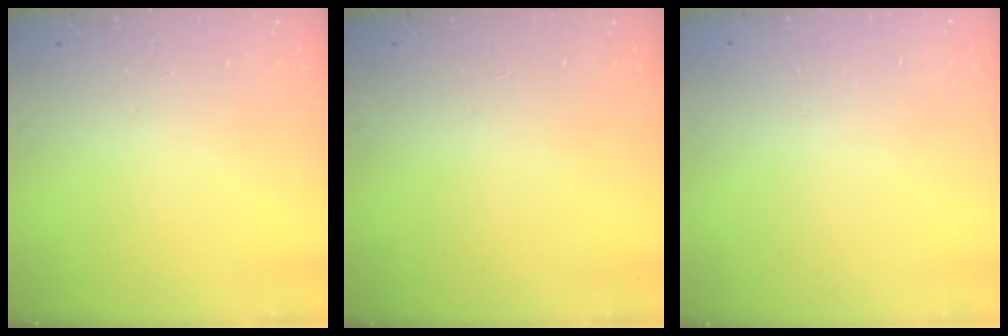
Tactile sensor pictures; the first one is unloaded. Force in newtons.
{"total": 0.0}
{"total": 0.0}